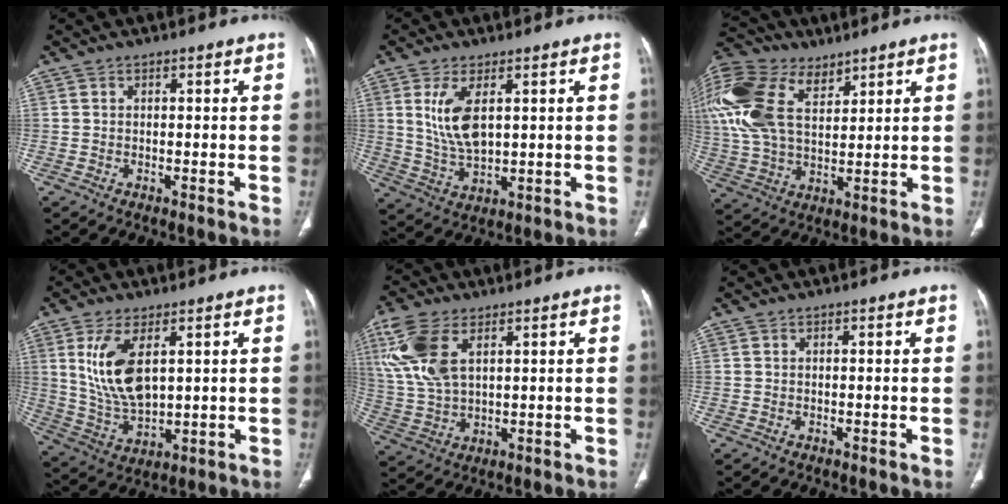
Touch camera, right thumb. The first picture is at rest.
{"total": 8.6, "force": [2.5, 3.9, 7.3], "torque": [-0.148, -0.015, 0.060]}
{"total": 23.1, "force": [11.0, 13.7, 15.0], "torque": [-0.366, 0.015, 0.213]}
{"total": 12.1, "force": [3.8, 5.8, 9.9], "torque": [-0.199, -0.019, 0.087]}
{"total": 12.3, "force": [4.9, 6.5, 9.3], "torque": [-0.220, -0.004, 0.107]}
{"total": 0.0}